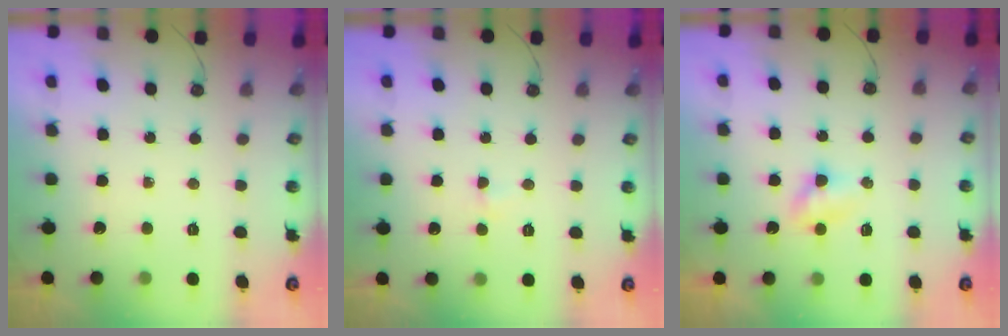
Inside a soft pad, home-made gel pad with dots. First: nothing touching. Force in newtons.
{"total": 2.8, "press": 2.8, "slide": 0.5}
{"total": 4.2, "press": 3.7, "slide": 2.1}